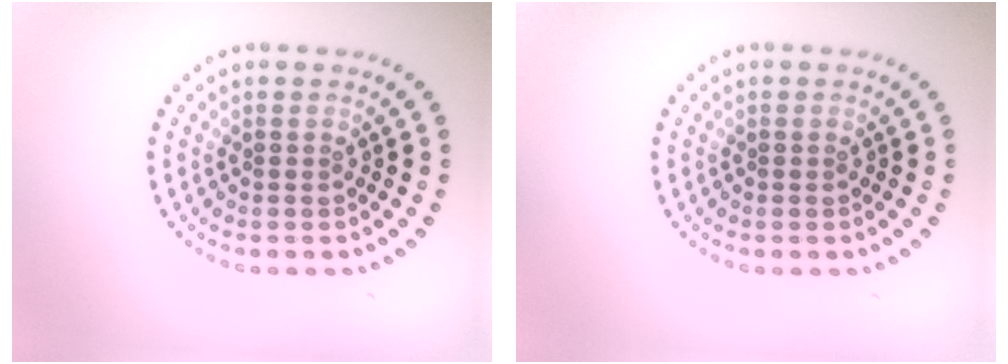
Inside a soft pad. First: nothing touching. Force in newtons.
{"total": 0.0}